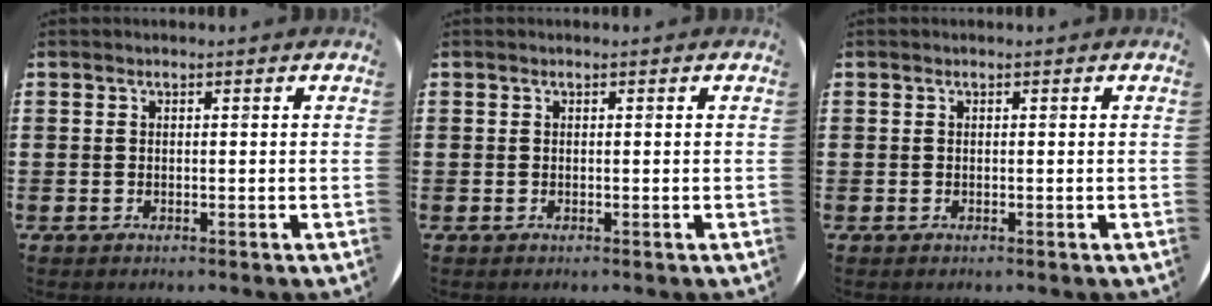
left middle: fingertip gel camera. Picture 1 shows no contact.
{"total": 0.0}
{"total": 0.0}